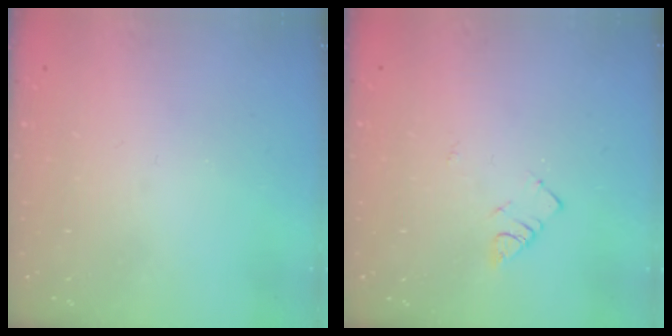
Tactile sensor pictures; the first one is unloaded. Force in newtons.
{"total": 2.9, "press": 2.9, "slide": 0.5}